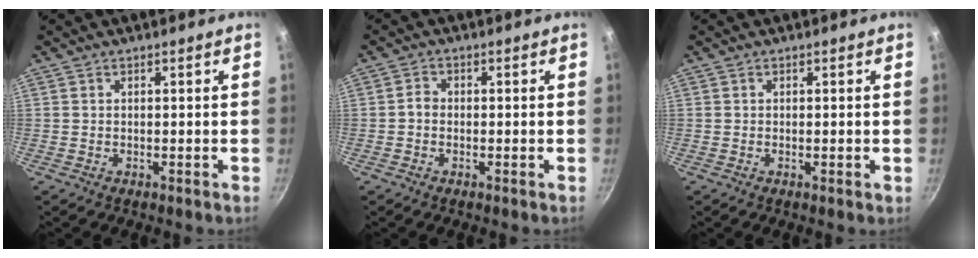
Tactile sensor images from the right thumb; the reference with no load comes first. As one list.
[{"total": 1.7, "force": [-0.5, 1.4, 0.9], "torque": [-0.013, 0.012, -0.013]}, {"total": 0.6, "force": [-0.1, 0.1, 0.6], "torque": [-0.009, 0.000, -0.003]}]